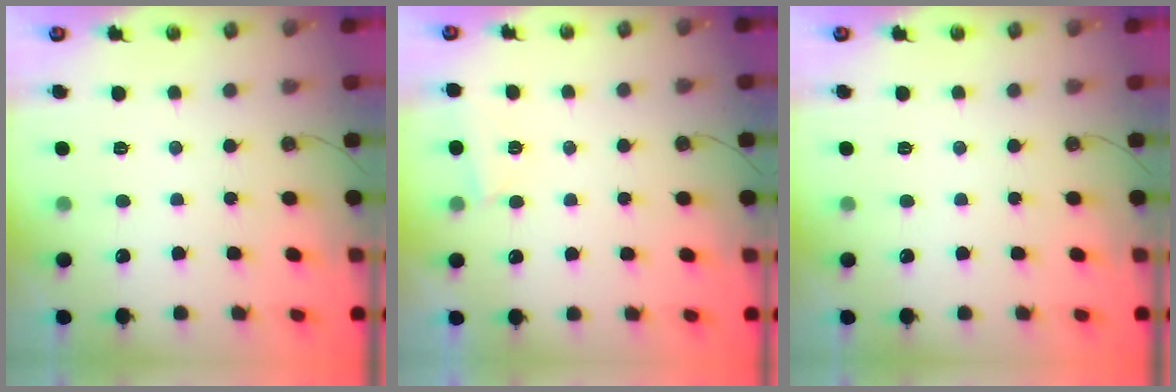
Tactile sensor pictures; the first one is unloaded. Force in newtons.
{"total": 2.1, "press": 1.9, "slide": 0.9}
{"total": 0.0}